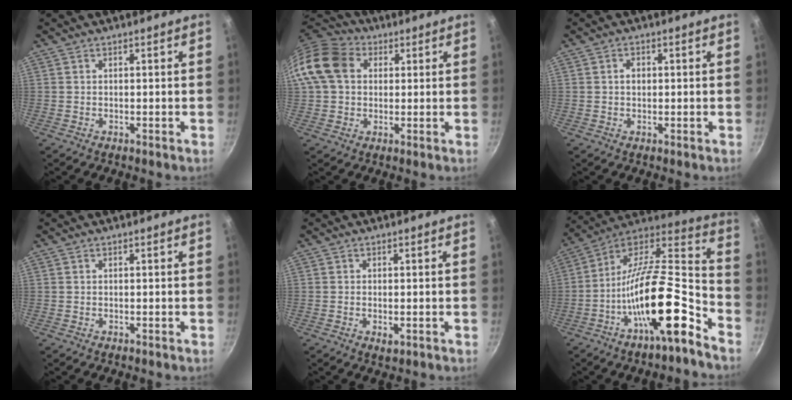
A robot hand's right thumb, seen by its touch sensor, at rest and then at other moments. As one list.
[{"total": 12.9, "force": [2.8, 10.2, 7.3], "torque": [-0.123, 0.022, 0.034]}, {"total": 1.9, "force": [0.2, 1.5, 1.2], "torque": [-0.012, 0.003, 0.002]}, {"total": 0.0}, {"total": 1.7, "force": [-0.4, 0.9, 1.4], "torque": [-0.025, -0.004, -0.006]}, {"total": 23.0, "force": [-11.4, 6.5, 18.9], "torque": [-0.285, 0.074, -0.212]}]